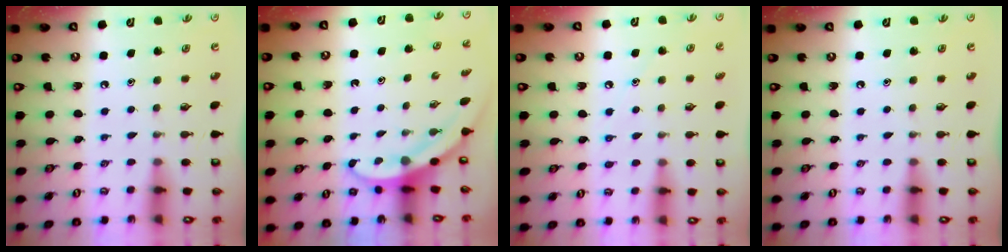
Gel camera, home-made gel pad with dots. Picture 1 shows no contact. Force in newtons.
{"total": 3.2, "press": 3.2, "slide": 0.1}
{"total": 4.7, "press": 4.6, "slide": 0.6}
{"total": 0.0}